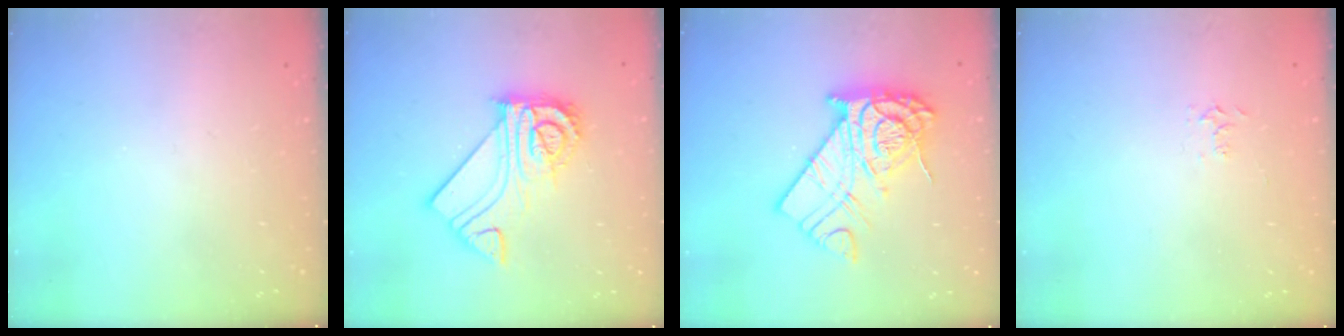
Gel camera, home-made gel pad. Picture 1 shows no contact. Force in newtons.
{"total": 16.7, "press": 16.6, "slide": 1.4}
{"total": 14.5, "press": 14.4, "slide": 1.6}
{"total": 4.5, "press": 4.5, "slide": 0.8}